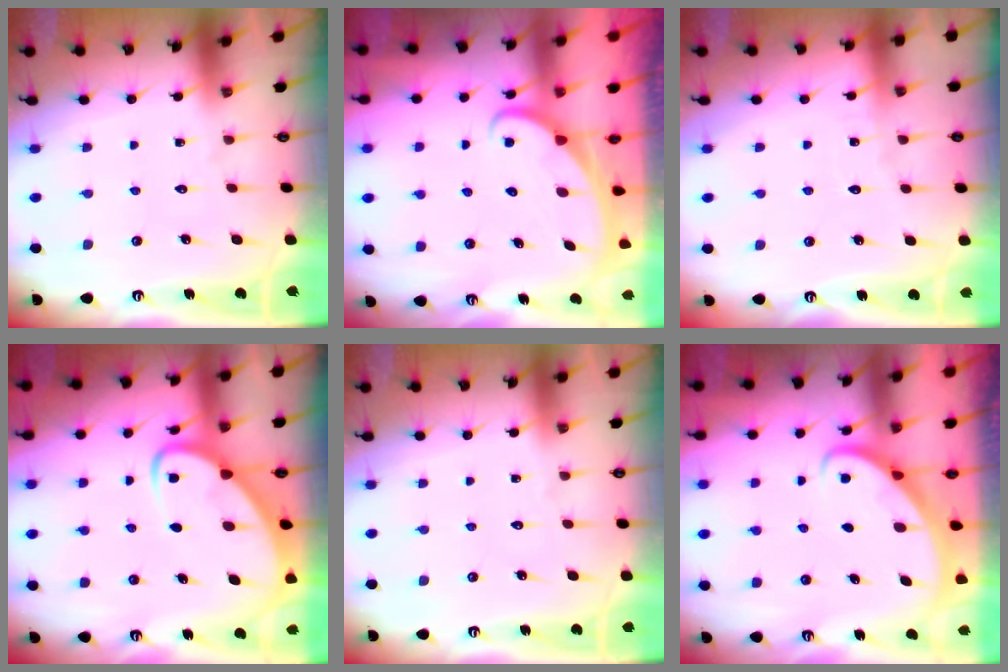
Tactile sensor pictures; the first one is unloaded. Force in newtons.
{"total": 2.1, "press": 2.1, "slide": 0.2}
{"total": 1.5, "press": 1.5, "slide": 0.2}
{"total": 5.5, "press": 5.5, "slide": 0.6}
{"total": 0.0}
{"total": 2.8, "press": 2.8, "slide": 0.2}